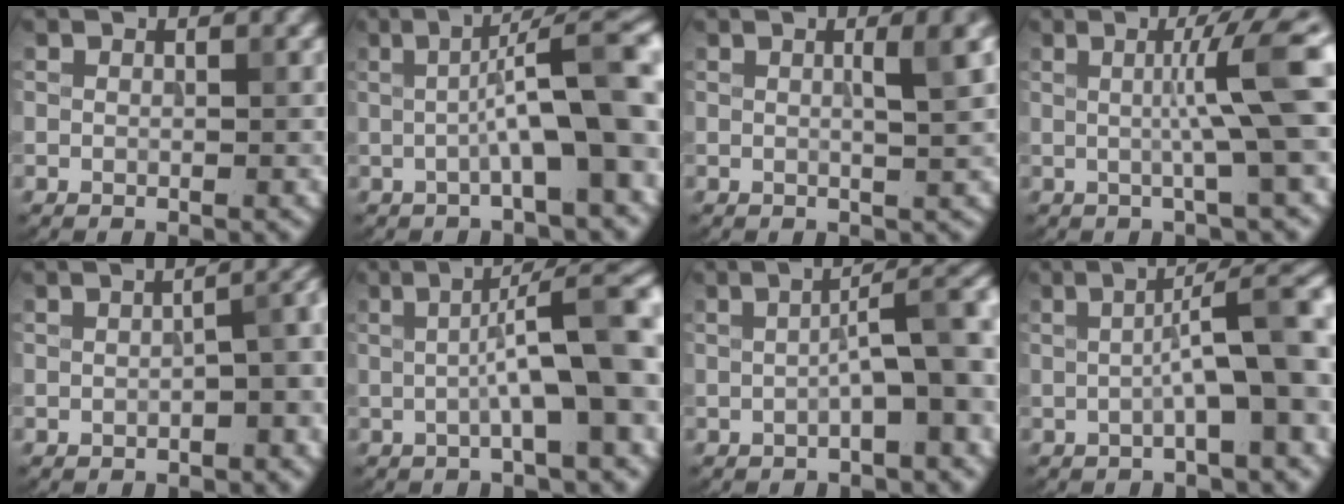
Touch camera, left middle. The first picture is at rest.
{"total": 9.1, "force": [-0.2, 1.8, 8.9], "torque": [-0.124, 0.018, -0.008]}
{"total": 4.0, "force": [0.8, 1.0, 3.8], "torque": [-0.045, 0.009, 0.007]}
{"total": 6.1, "force": [0.5, 0.5, 6.1], "torque": [-0.094, 0.006, 0.006]}
{"total": 4.0, "force": [-0.8, 1.5, 3.6], "torque": [-0.037, 0.008, -0.007]}
{"total": 8.6, "force": [0.1, 1.7, 8.5], "torque": [-0.116, 0.015, -0.004]}
{"total": 5.9, "force": [-0.6, 1.3, 5.7], "torque": [-0.080, 0.015, -0.010]}
{"total": 7.1, "force": [-0.4, 1.4, 7.0], "torque": [-0.097, 0.019, -0.009]}